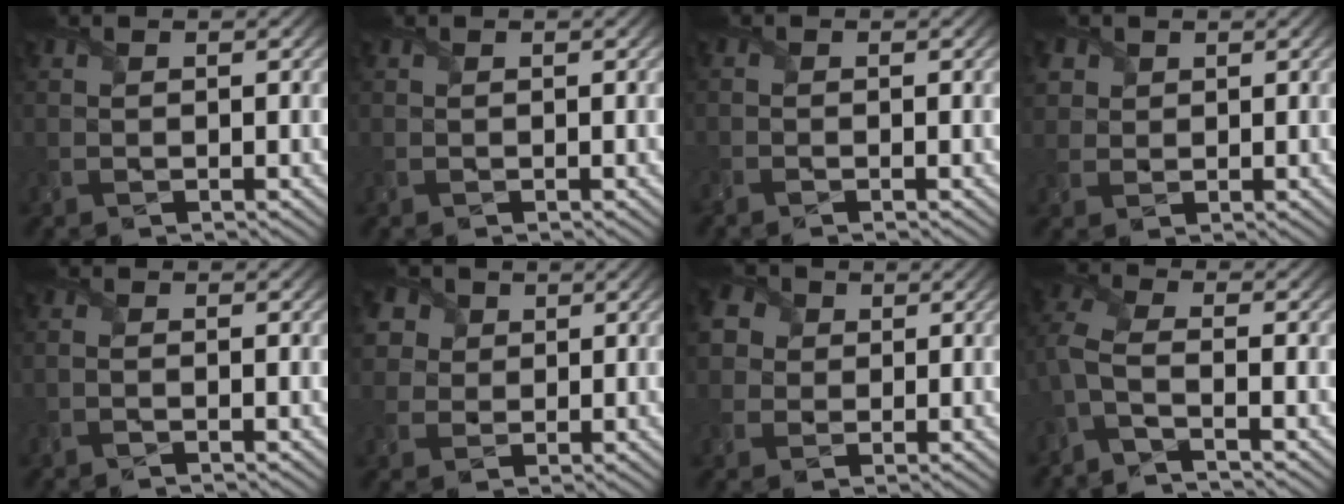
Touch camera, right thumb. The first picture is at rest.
{"total": 0.0}
{"total": 0.9, "force": [-0.8, 0.1, 0.3], "torque": [-0.010, -0.006, -0.019]}
{"total": 2.8, "force": [1.3, 2.4, 0.7], "torque": [-0.029, 0.000, 0.030]}
{"total": 0.8, "force": [-0.6, 0.1, 0.5], "torque": [-0.013, -0.001, -0.015]}
{"total": 6.5, "force": [3.2, 5.0, 2.8], "torque": [-0.108, 0.009, 0.054]}
{"total": 6.1, "force": [2.1, 5.0, 2.8], "torque": [-0.098, 0.021, 0.026]}
{"total": 4.5, "force": [-2.7, 1.2, 3.4], "torque": [-0.088, -0.005, -0.070]}